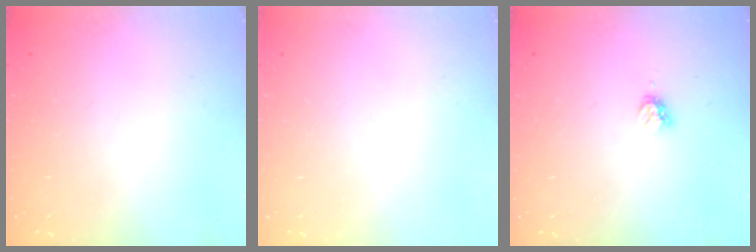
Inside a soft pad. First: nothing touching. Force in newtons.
{"total": 0.0}
{"total": 3.5, "press": 3.4, "slide": 0.3}